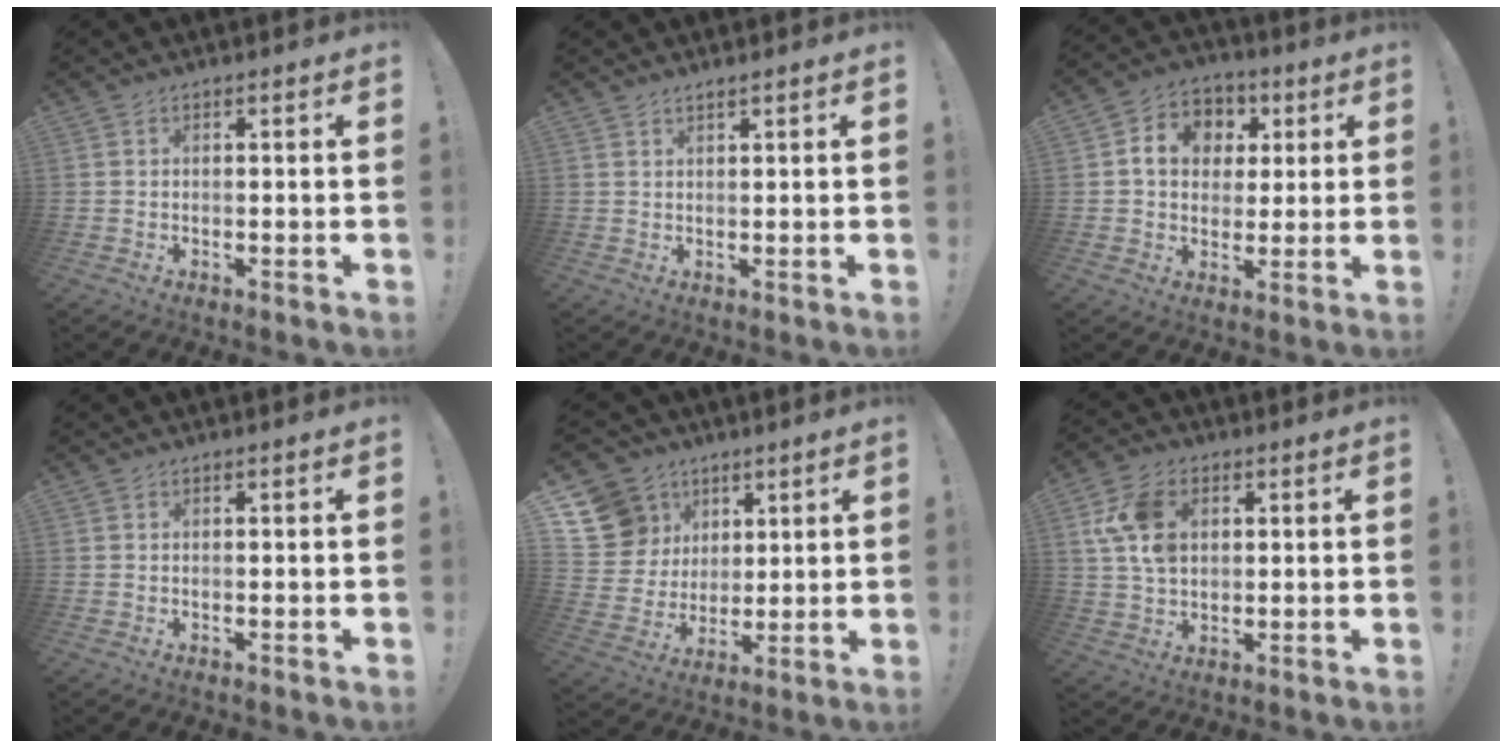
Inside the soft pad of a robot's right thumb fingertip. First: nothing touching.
{"total": 1.2, "force": [1.1, -0.1, 0.5], "torque": [-0.020, 0.001, 0.021]}
{"total": 11.1, "force": [3.0, 9.4, 5.1], "torque": [-0.072, -0.002, 0.061]}
{"total": 0.0}
{"total": 14.6, "force": [6.3, 12.5, 4.3], "torque": [-0.065, -0.028, 0.144]}
{"total": 11.4, "force": [3.3, 8.1, 7.3], "torque": [-0.139, 0.012, 0.066]}